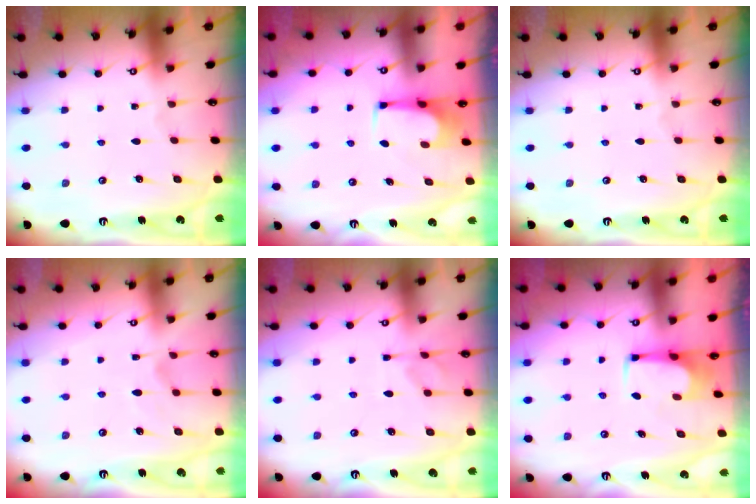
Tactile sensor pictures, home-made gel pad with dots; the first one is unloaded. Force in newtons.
{"total": 2.2, "press": 2.2, "slide": 0.3}
{"total": 0.0}
{"total": 1.8, "press": 1.2, "slide": 1.3}
{"total": 2.4, "press": 2.1, "slide": 1.2}
{"total": 3.6, "press": 3.6, "slide": 0.2}